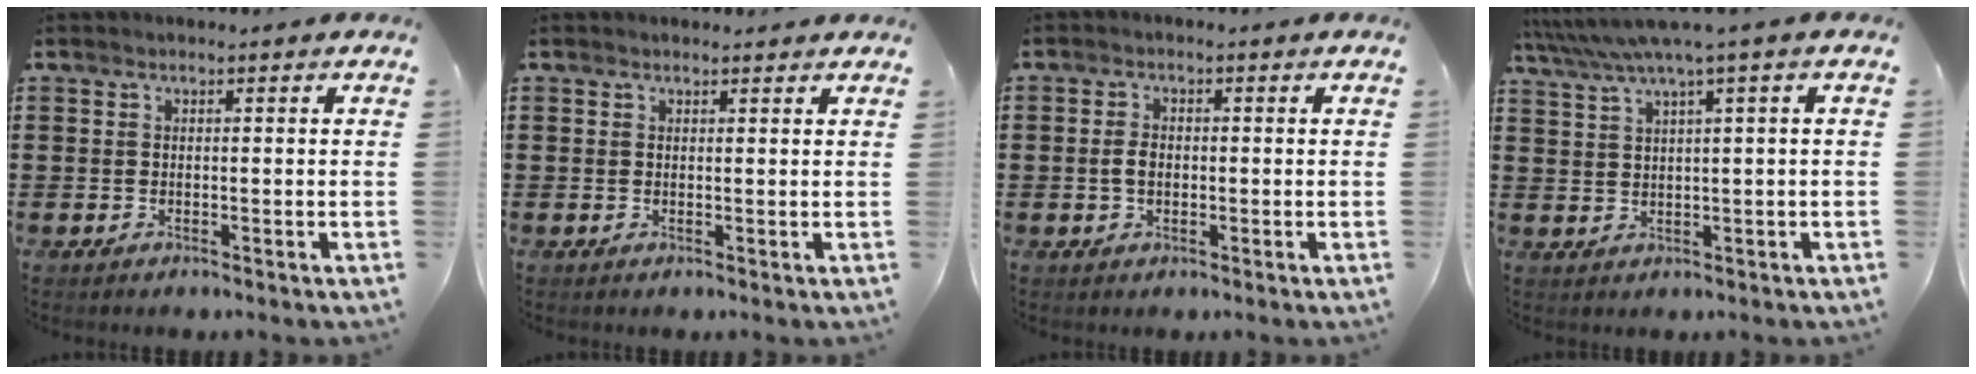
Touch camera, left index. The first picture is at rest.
{"total": 0.7, "force": [0.7, 0.3, 0.1], "torque": [-0.004, 0.002, 0.013]}
{"total": 2.4, "force": [-0.2, 1.5, 1.9], "torque": [-0.046, 0.003, -0.007]}
{"total": 4.3, "force": [2.4, -0.4, 3.5], "torque": [-0.083, -0.013, 0.037]}